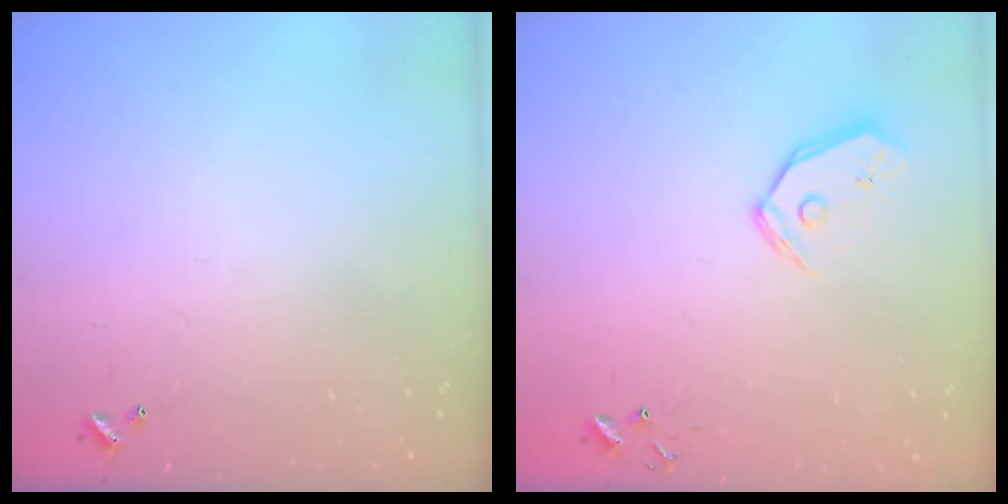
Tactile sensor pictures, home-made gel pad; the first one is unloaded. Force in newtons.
{"total": 8.7, "press": 8.6, "slide": 1.3}